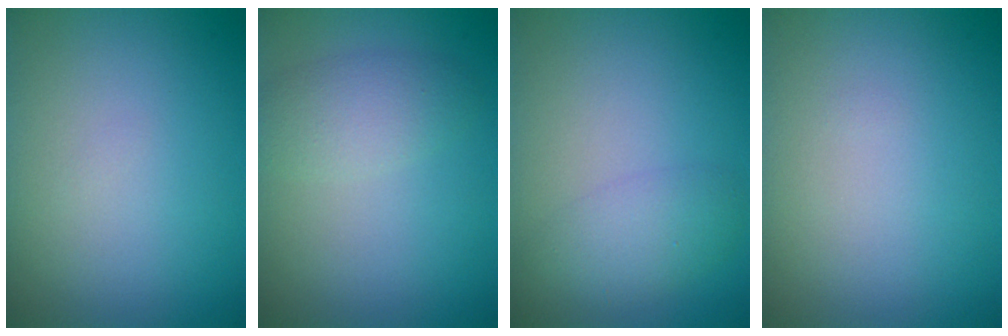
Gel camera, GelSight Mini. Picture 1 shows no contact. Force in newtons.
{"total": 2.7, "press": 2.7, "slide": 0.0}
{"total": 2.7, "press": 2.7, "slide": 0.1}
{"total": 0.0}